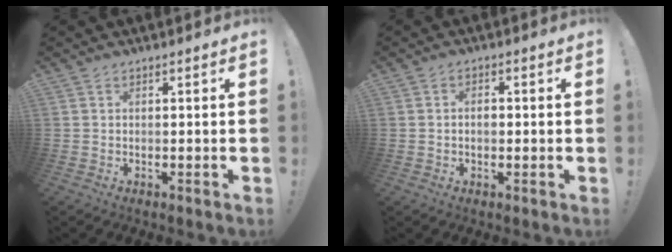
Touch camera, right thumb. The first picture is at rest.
{"total": 2.0, "force": [-0.3, 1.4, 1.4], "torque": [-0.020, 0.006, -0.008]}